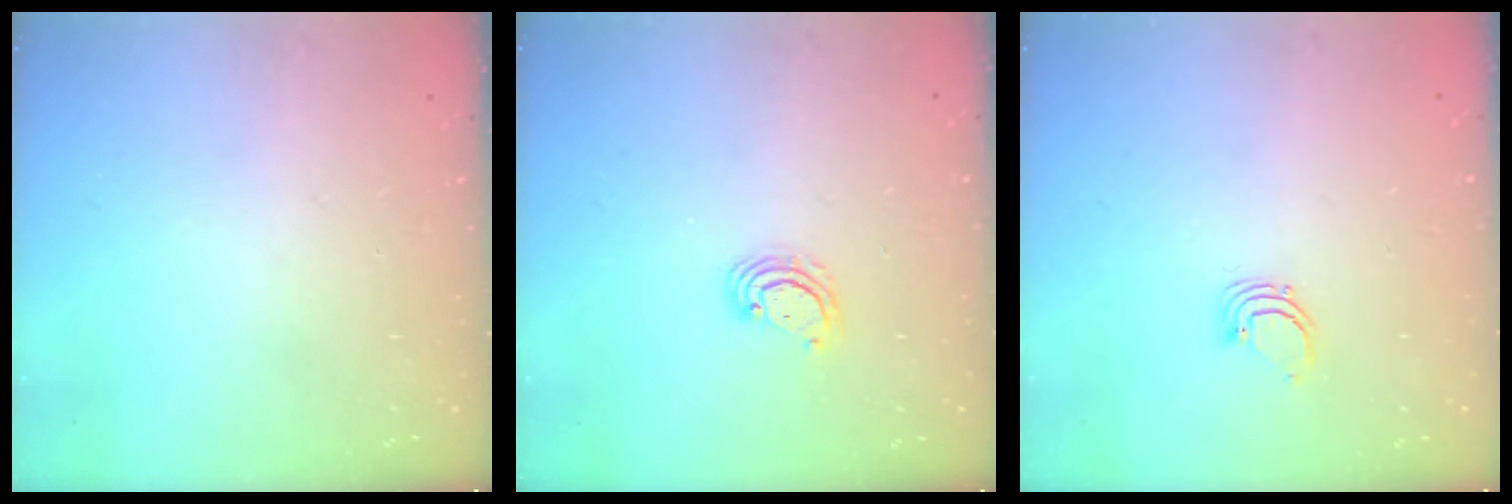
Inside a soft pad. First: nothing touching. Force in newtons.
{"total": 4.1, "press": 4.1, "slide": 0.4}
{"total": 2.3, "press": 2.3, "slide": 0.1}